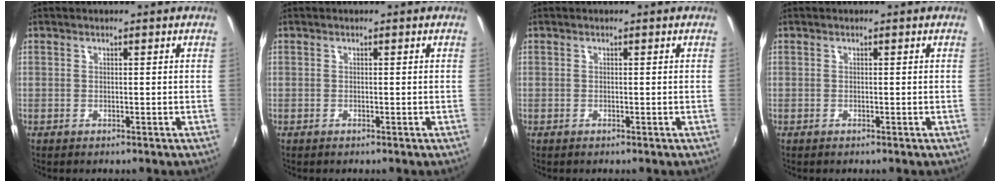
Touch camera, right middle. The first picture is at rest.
{"total": 0.0}
{"total": 0.0}
{"total": 0.0}